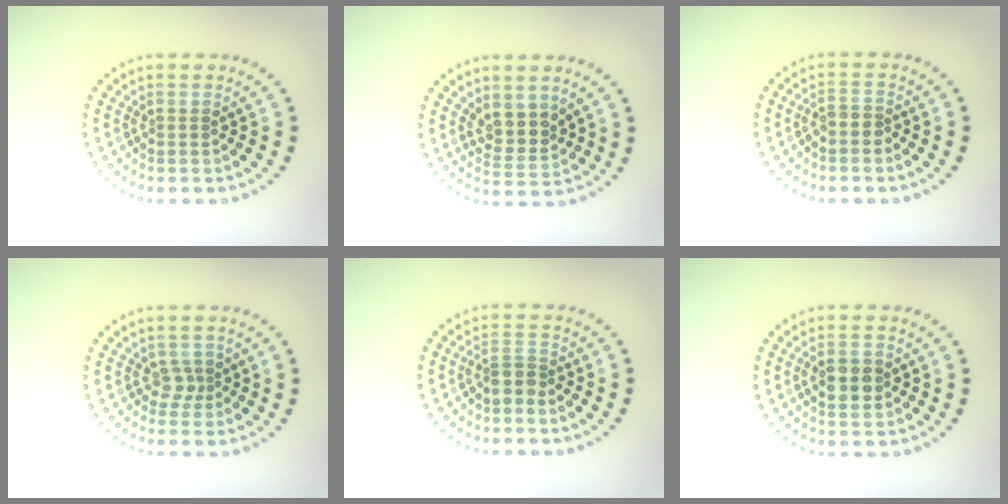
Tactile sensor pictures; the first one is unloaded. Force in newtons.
{"total": 2.9, "press": 2.5, "slide": 1.5}
{"total": 1.7, "press": 1.5, "slide": 0.9}
{"total": 1.3, "press": 1.1, "slide": 0.8}
{"total": 2.1, "press": 1.6, "slide": 1.4}
{"total": 3.3, "press": 3.3, "slide": 0.3}